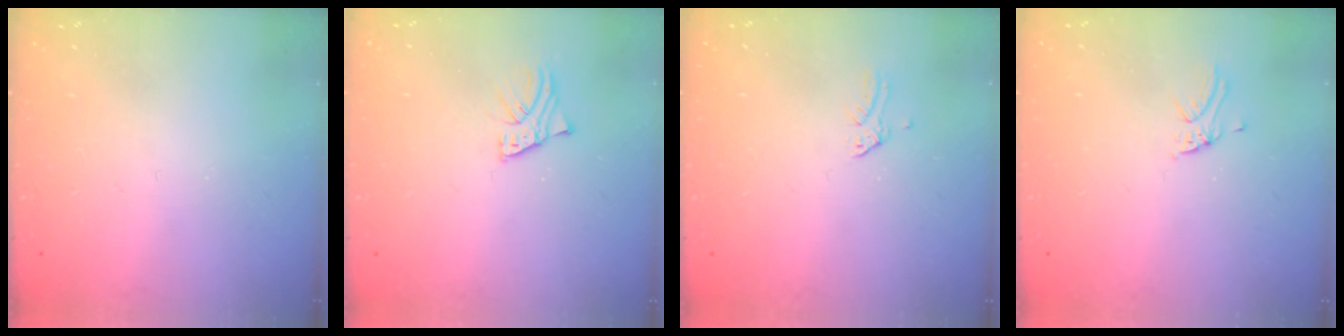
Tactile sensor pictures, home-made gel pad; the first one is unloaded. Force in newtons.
{"total": 2.0, "press": 2.0, "slide": 0.1}
{"total": 0.0}
{"total": 1.7, "press": 1.7, "slide": 0.1}